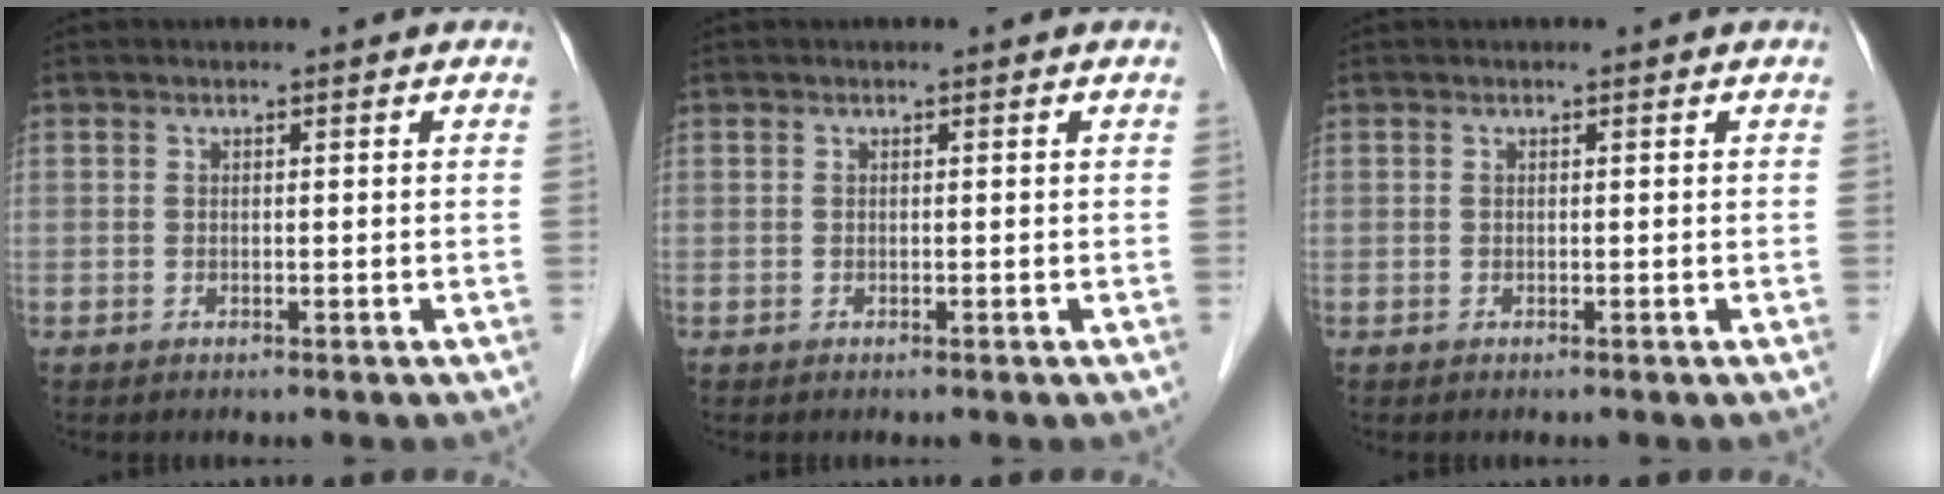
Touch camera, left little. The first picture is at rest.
{"total": 0.0}
{"total": 0.0}